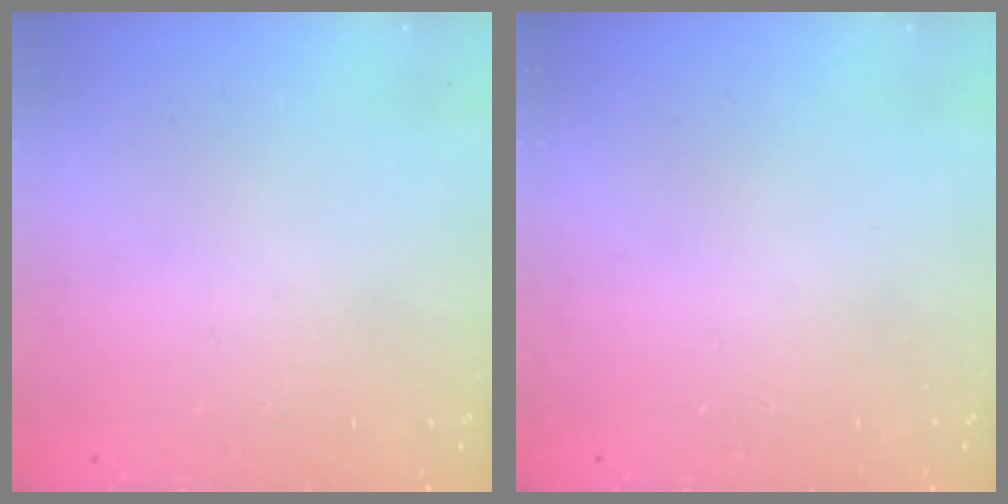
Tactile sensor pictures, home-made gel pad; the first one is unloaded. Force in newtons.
{"total": 0.0}